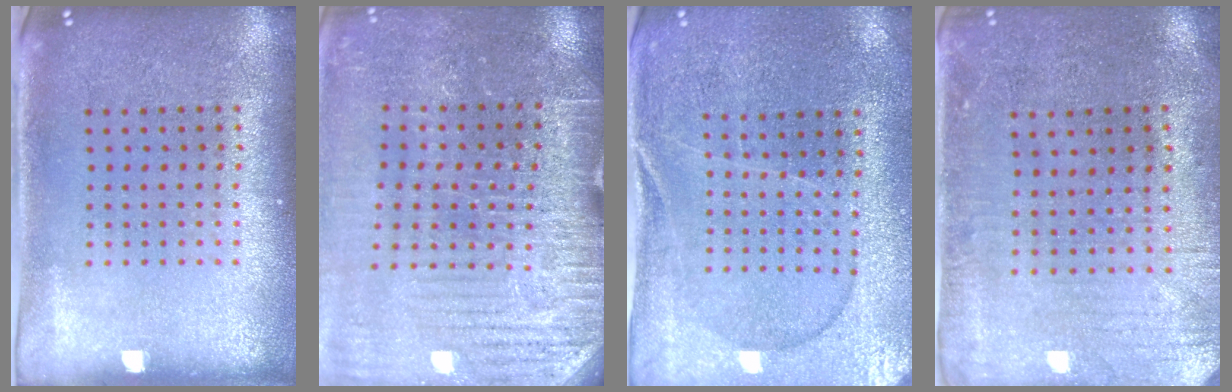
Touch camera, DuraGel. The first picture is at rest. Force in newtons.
{"total": 3.6, "press": 3.6, "slide": 0.4}
{"total": 1.1, "press": 1.1, "slide": 0.4}
{"total": 0.5, "press": 0.3, "slide": 0.5}